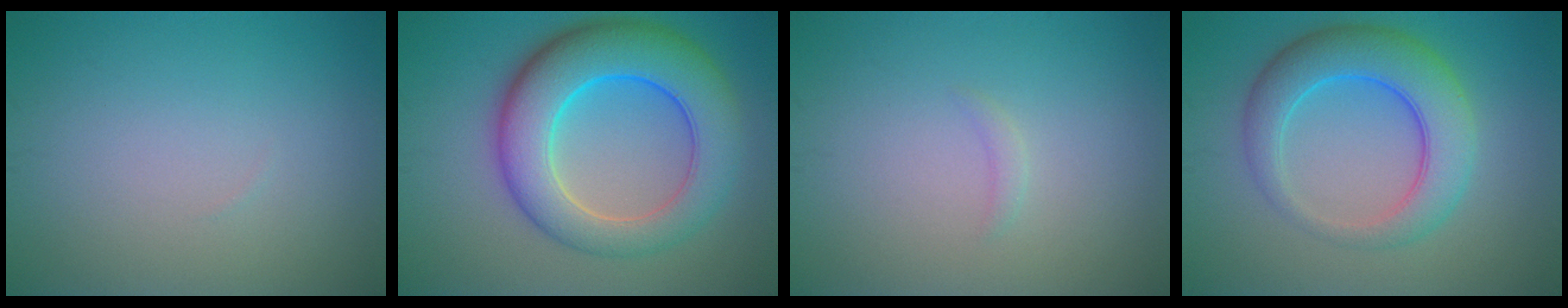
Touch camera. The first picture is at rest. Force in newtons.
{"total": 10.0, "press": 10.0, "slide": 0.2}
{"total": 0.7, "press": 0.7, "slide": 0.1}
{"total": 6.6, "press": 6.6, "slide": 0.2}